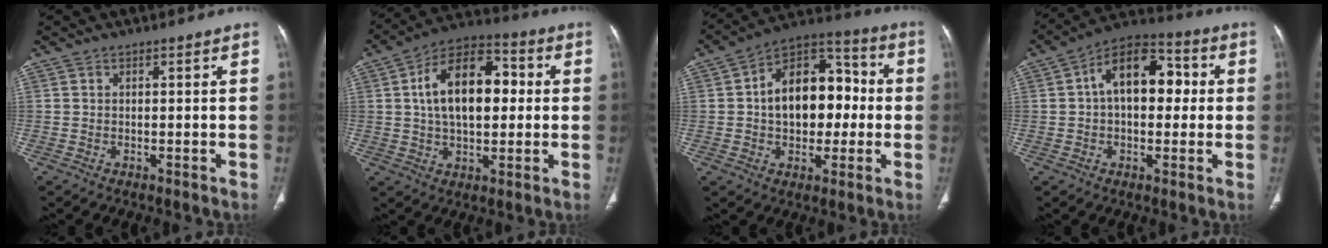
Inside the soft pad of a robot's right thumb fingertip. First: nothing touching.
{"total": 16.4, "force": [2.1, 9.6, 13.1], "torque": [-0.193, 0.024, 0.027]}
{"total": 17.3, "force": [0.3, 11.6, 12.8], "torque": [-0.148, 0.039, -0.003]}
{"total": 14.0, "force": [1.7, 8.7, 10.8], "torque": [-0.135, 0.036, 0.014]}